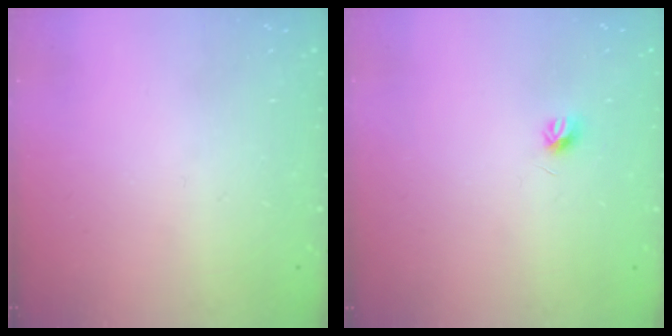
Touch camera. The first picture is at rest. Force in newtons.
{"total": 4.1, "press": 4.0, "slide": 0.6}